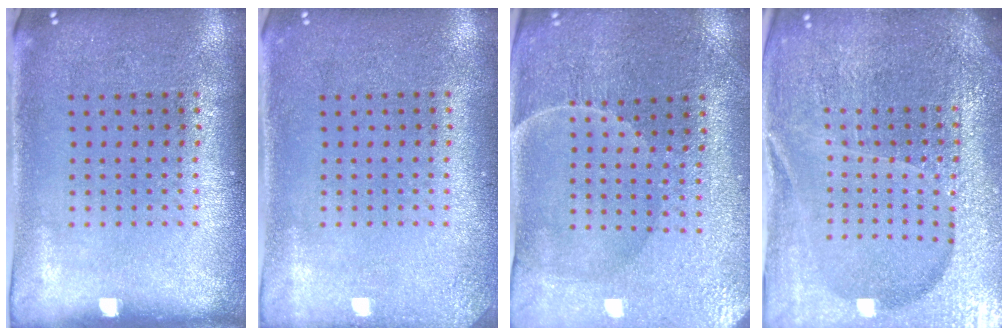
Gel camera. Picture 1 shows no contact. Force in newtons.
{"total": 1.4, "press": 1.4, "slide": 0.1}
{"total": 1.3, "press": 1.2, "slide": 0.3}
{"total": 5.9, "press": 5.2, "slide": 2.8}